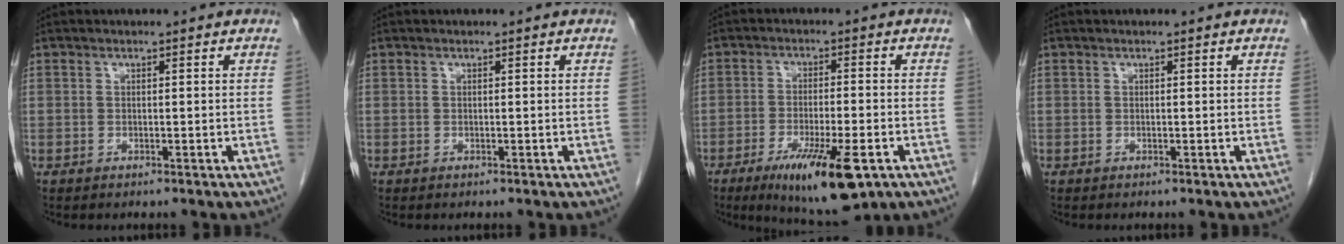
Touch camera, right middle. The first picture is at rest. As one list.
[{"total": 0.0}, {"total": 12.4, "force": [-6.5, 2.5, 10.3], "torque": [-0.167, -0.026, -0.096]}, {"total": 0.0}]